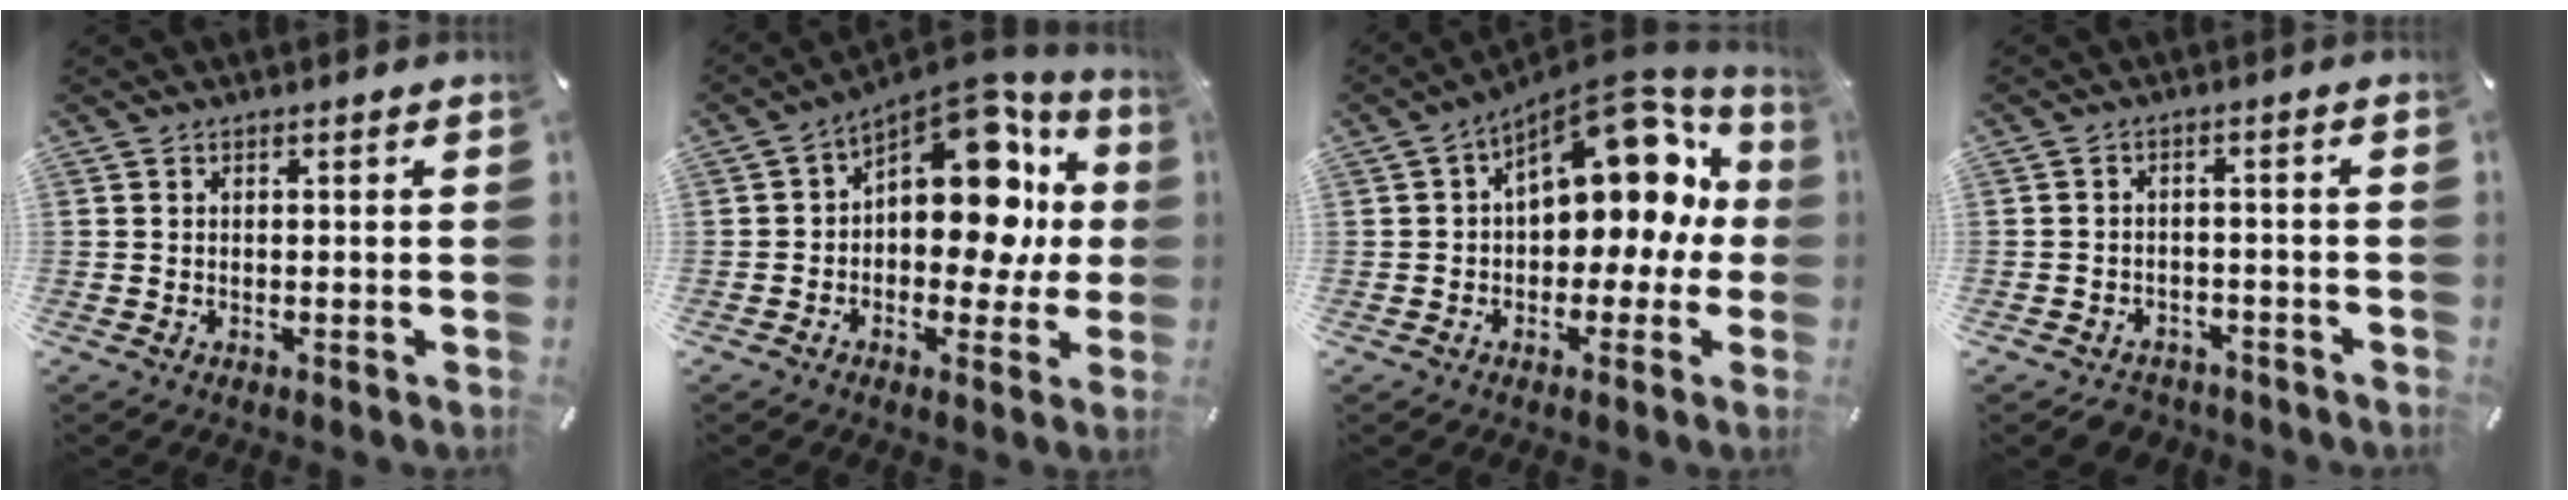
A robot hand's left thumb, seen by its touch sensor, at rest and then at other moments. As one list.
[{"total": 16.2, "force": [4.6, 9.8, 12.0], "torque": [-0.151, -0.041, 0.078]}, {"total": 15.3, "force": [6.7, 9.0, 10.4], "torque": [-0.131, -0.053, 0.114]}, {"total": 3.8, "force": [-3.0, 2.3, 0.5], "torque": [-0.015, 0.015, -0.060]}]